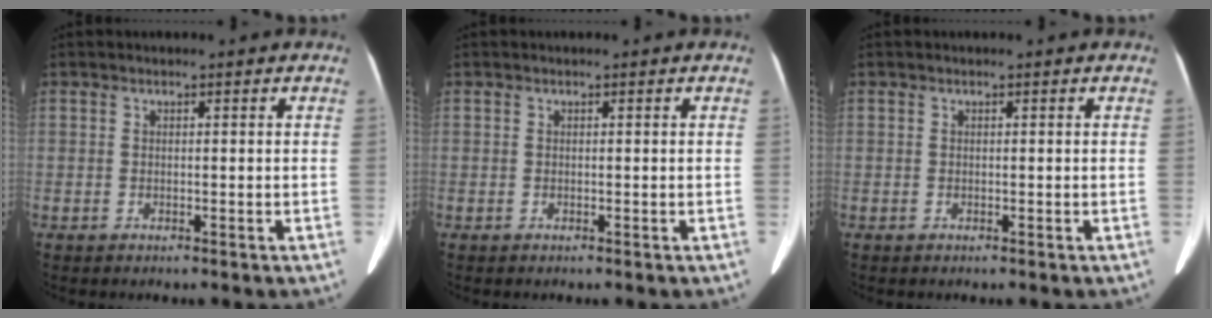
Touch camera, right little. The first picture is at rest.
{"total": 0.0}
{"total": 0.0}